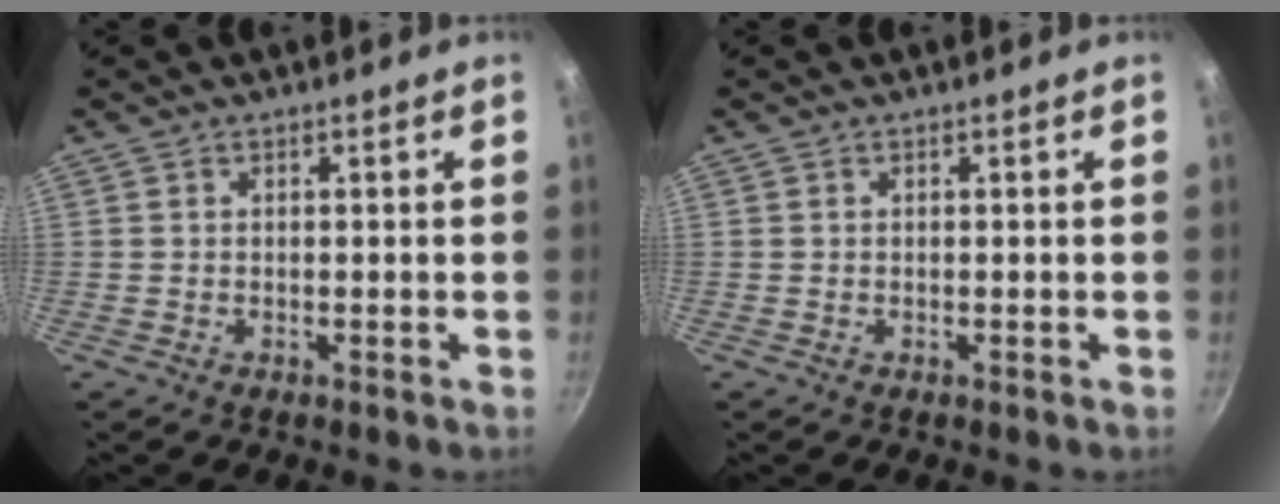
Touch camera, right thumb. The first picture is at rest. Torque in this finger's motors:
{"motor_torque": [-0.01, 0.00, 0.01, 0.00, 0.00]}